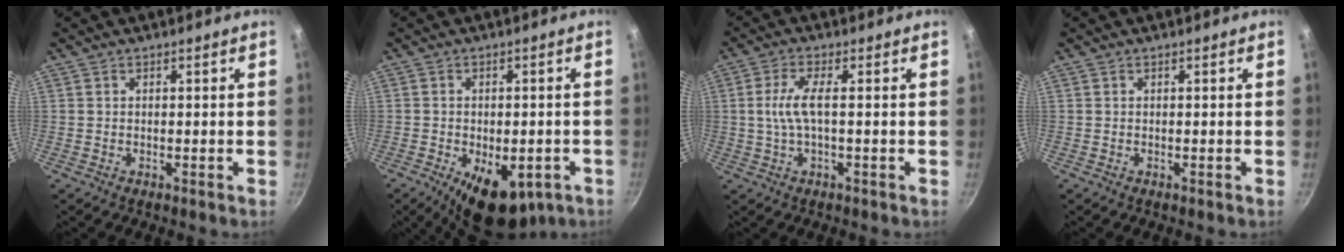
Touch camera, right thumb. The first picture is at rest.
{"total": 12.3, "force": [-5.2, 6.6, 9.0], "torque": [-0.095, 0.005, -0.059]}
{"total": 5.6, "force": [0.0, 1.5, 5.4], "torque": [-0.125, 0.011, -0.001]}
{"total": 0.0}